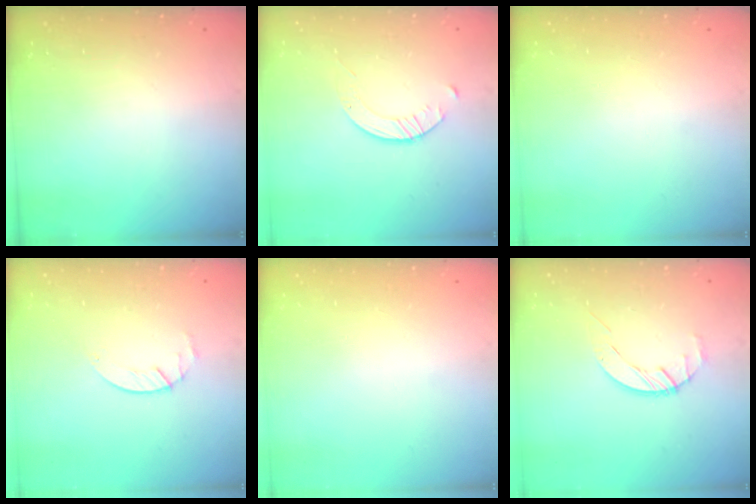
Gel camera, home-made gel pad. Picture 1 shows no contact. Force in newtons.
{"total": 2.7, "press": 2.7, "slide": 0.3}
{"total": 0.0}
{"total": 1.8, "press": 1.8, "slide": 0.2}
{"total": 0.0}
{"total": 2.7, "press": 2.7, "slide": 0.3}